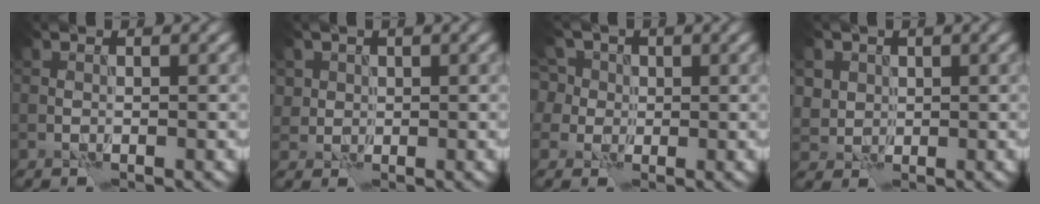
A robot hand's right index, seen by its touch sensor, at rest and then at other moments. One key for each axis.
{"total": 2.1, "fx": 1.0, "fy": 1.8, "fz": 0.4, "tx": -0.014, "ty": -0.007, "tz": 0.034}
{"total": 6.9, "fx": 2.9, "fy": 5.5, "fz": 3.0, "tx": -0.058, "ty": 0.026, "tz": 0.018}
{"total": 3.7, "fx": 1.6, "fy": 3.1, "fz": 1.1, "tx": -0.037, "ty": 0.003, "tz": 0.037}